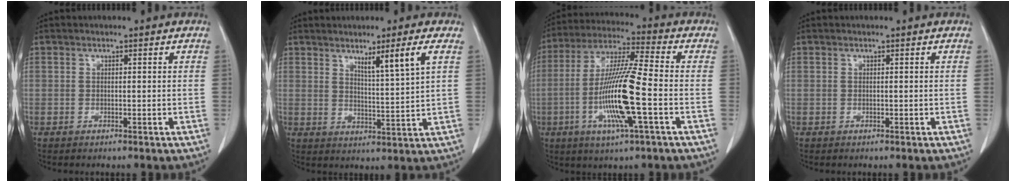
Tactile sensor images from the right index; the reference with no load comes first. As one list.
[{"total": 5.8, "force": [3.1, -1.2, 4.7], "torque": [-0.080, -0.015, 0.056]}, {"total": 14.5, "force": [-3.6, 0.4, 14.0], "torque": [-0.283, -0.009, -0.073]}, {"total": 0.0}]